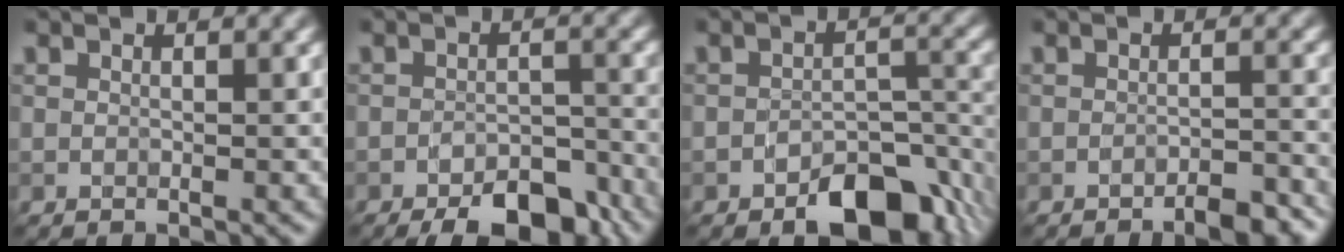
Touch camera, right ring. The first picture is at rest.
{"total": 7.7, "force": [-5.8, 3.1, 4.1], "torque": [-0.047, -0.010, -0.078]}
{"total": 8.0, "force": [-4.9, 3.9, 4.9], "torque": [-0.059, -0.010, -0.071]}
{"total": 3.1, "force": [-2.3, 0.6, 2.0], "torque": [-0.026, 0.003, -0.037]}